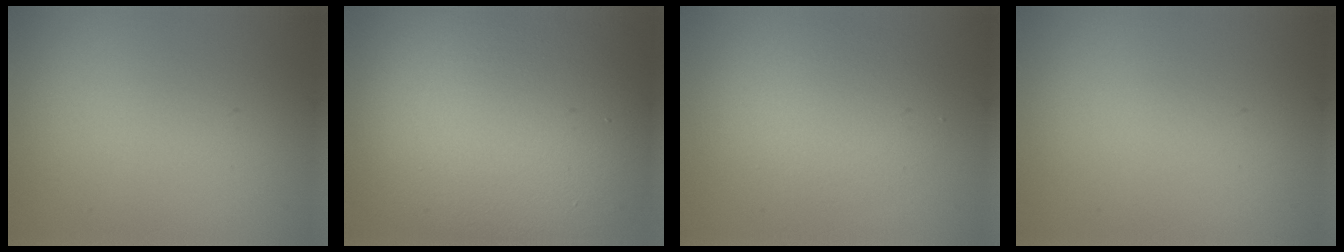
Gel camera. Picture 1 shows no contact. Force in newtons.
{"total": 15.7, "press": 15.7, "slide": 1.0}
{"total": 3.2, "press": 3.2, "slide": 0.3}
{"total": 0.0}